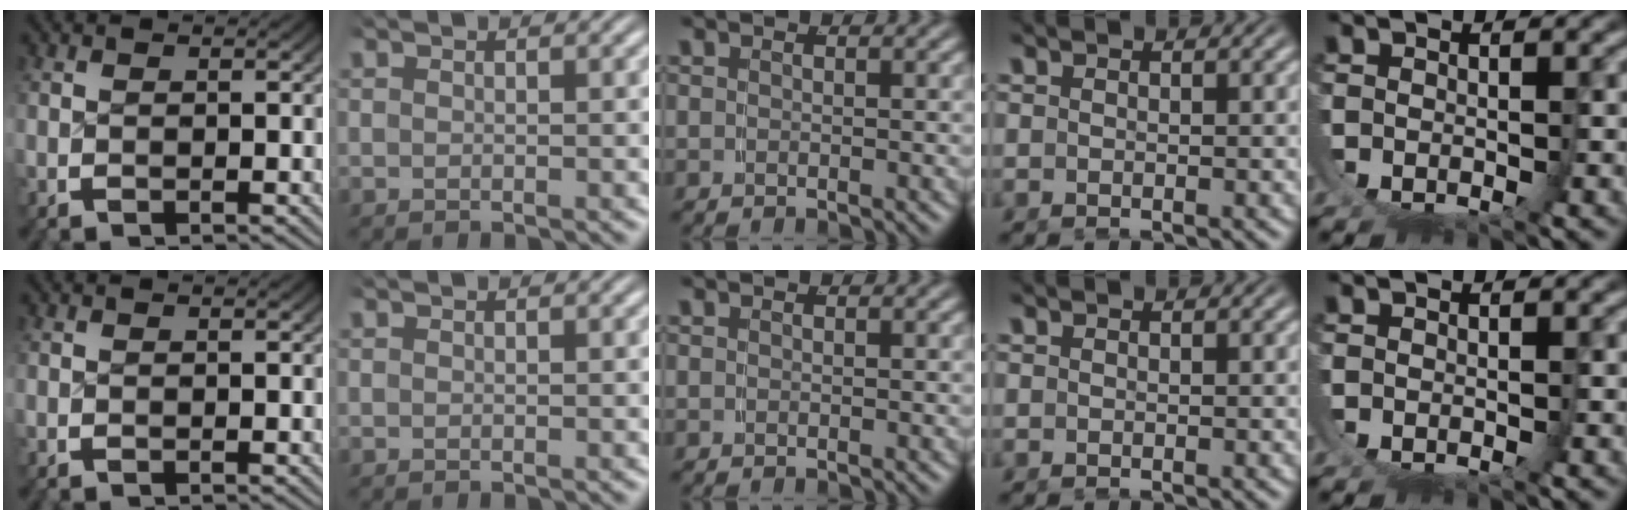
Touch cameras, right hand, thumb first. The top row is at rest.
{}